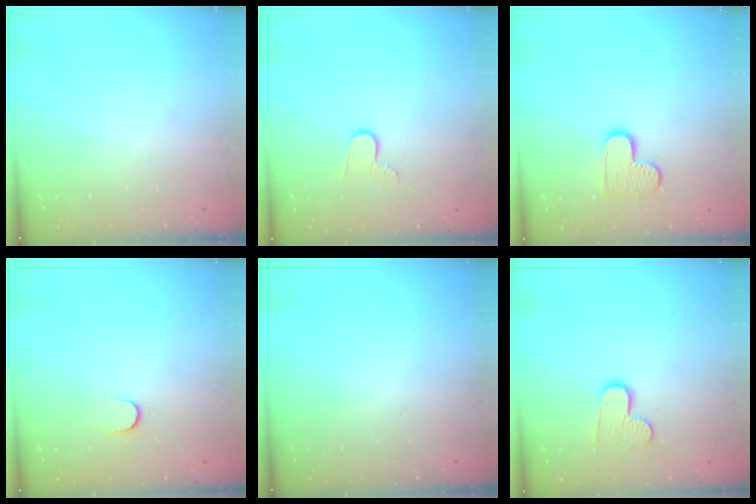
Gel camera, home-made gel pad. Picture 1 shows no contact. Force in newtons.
{"total": 6.0, "press": 6.0, "slide": 0.5}
{"total": 8.5, "press": 8.4, "slide": 0.4}
{"total": 5.3, "press": 5.2, "slide": 0.5}
{"total": 0.0}
{"total": 8.5, "press": 8.5, "slide": 0.5}